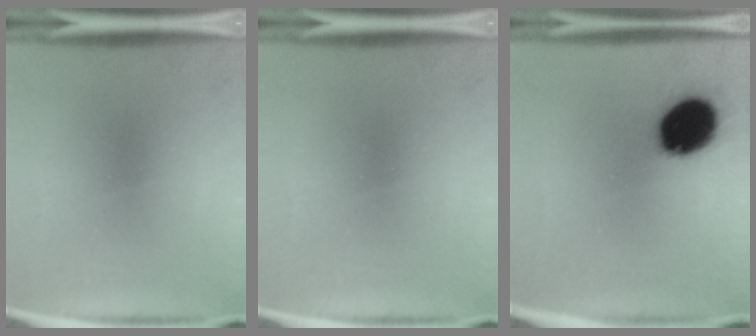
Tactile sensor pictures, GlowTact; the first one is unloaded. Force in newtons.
{"total": 0.0}
{"total": 16.6}